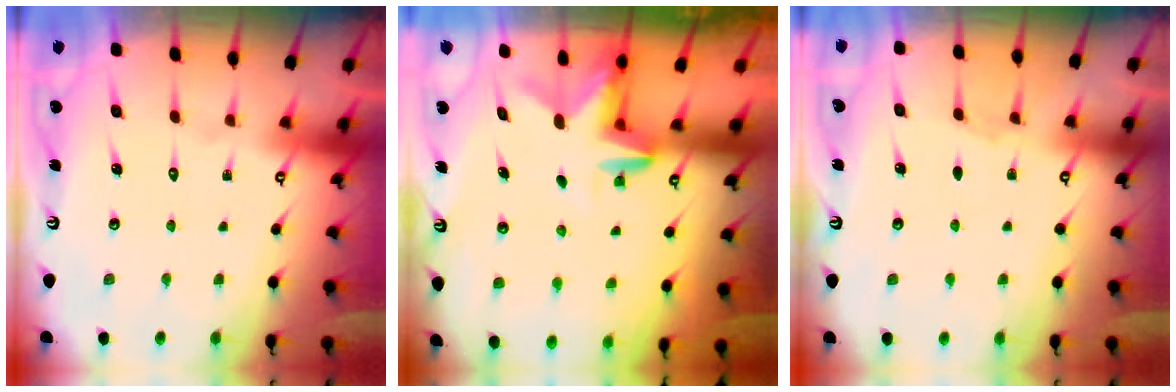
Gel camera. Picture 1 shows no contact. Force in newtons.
{"total": 3.0, "press": 3.0, "slide": 0.3}
{"total": 2.5, "press": 2.5, "slide": 0.4}